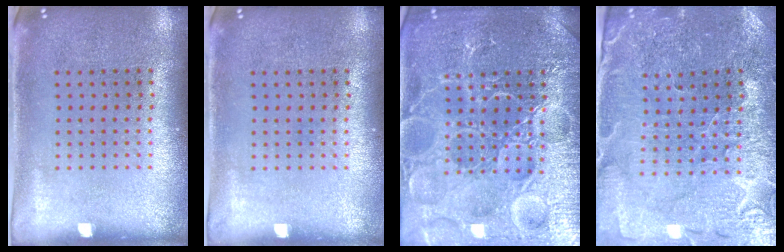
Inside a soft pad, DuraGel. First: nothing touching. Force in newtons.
{"total": 0.0}
{"total": 7.3, "press": 7.3, "slide": 0.9}
{"total": 1.8, "press": 1.8, "slide": 0.2}